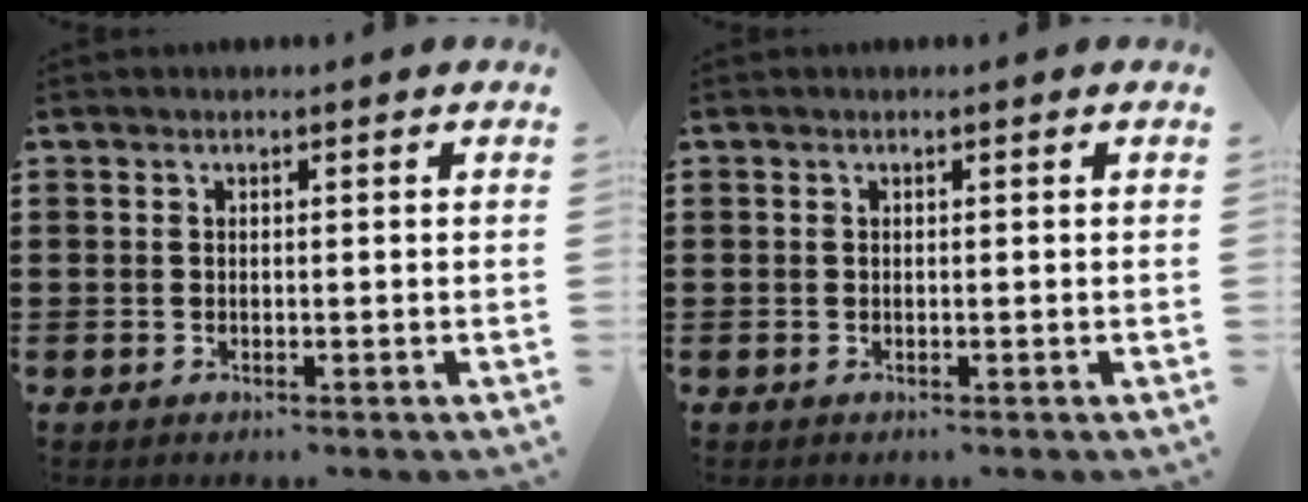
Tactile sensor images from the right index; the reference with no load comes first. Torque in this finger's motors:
{"motor_torque": [1.35, 0.79, 0.00, -0.01]}